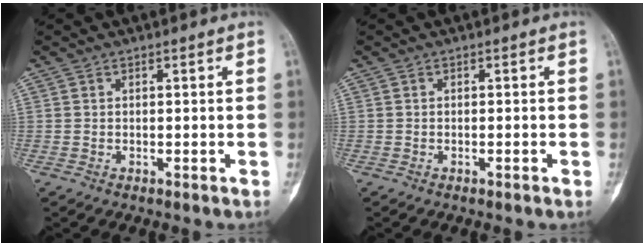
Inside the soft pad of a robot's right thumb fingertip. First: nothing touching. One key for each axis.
{"total": 0.5, "fx": -0.2, "fy": 0.0, "fz": 0.5, "tx": -0.011, "ty": 0.002, "tz": 0.001}